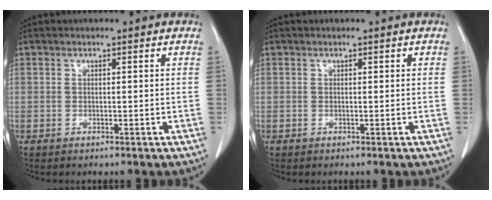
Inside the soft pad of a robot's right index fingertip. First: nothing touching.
{"total": 0.0}